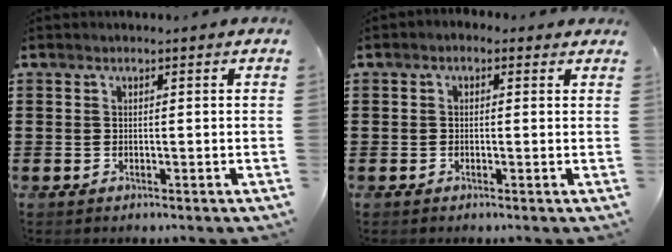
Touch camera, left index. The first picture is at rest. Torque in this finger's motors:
{"motor_torque": [2.14, 0.00, 0.14, 0.02]}